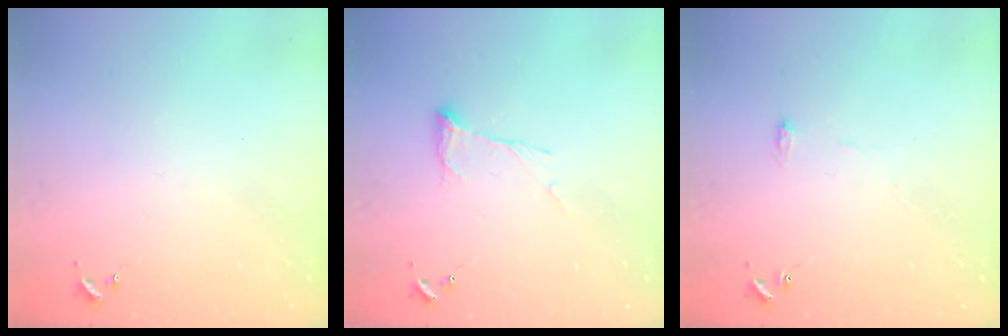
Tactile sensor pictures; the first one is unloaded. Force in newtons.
{"total": 6.8, "press": 6.8, "slide": 0.3}
{"total": 4.4, "press": 4.4, "slide": 0.4}